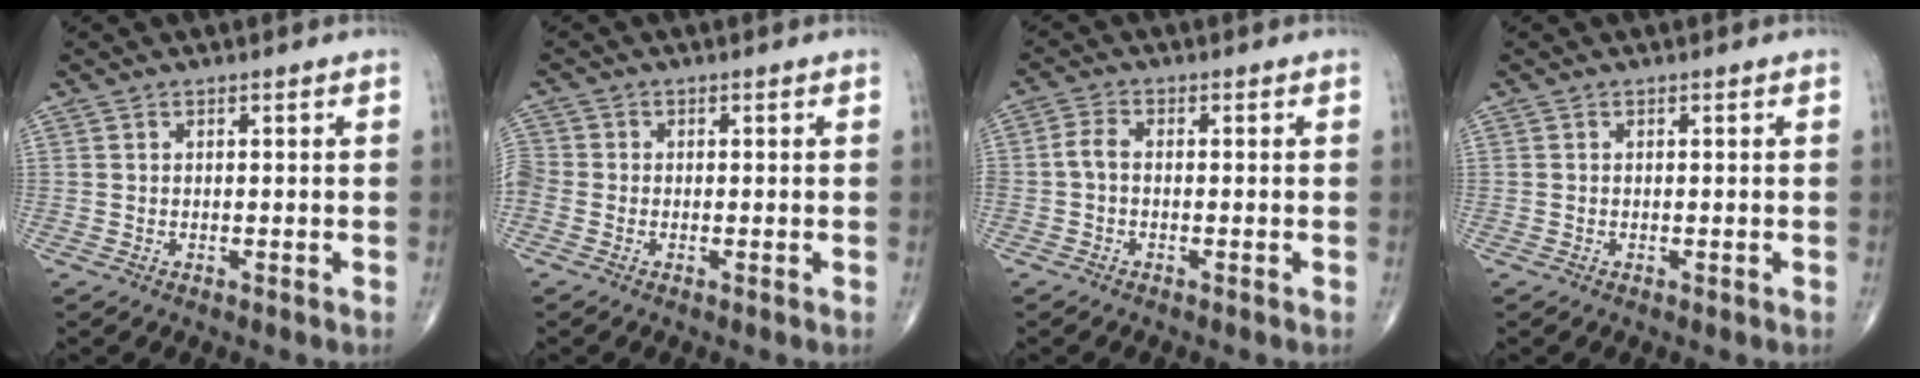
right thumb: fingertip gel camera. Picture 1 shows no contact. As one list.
[{"total": 4.4, "force": [-1.2, 3.5, 2.4], "torque": [-0.074, 0.007, -0.030]}, {"total": 2.8, "force": [-0.6, 1.4, 2.3], "torque": [-0.052, 0.005, -0.021]}, {"total": 0.0}]